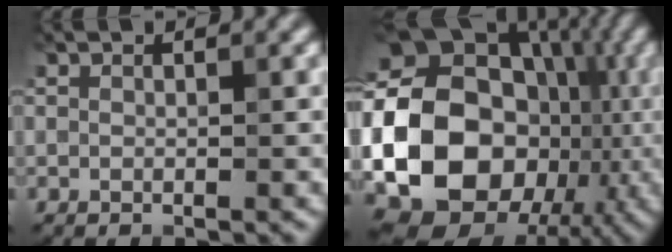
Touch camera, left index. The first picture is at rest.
{"total": 22.8, "force": [-3.1, 19.2, 11.9], "torque": [-0.214, -0.005, -0.090]}